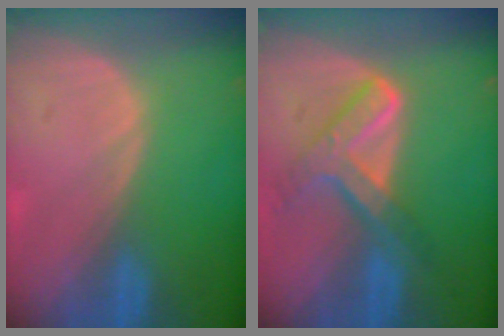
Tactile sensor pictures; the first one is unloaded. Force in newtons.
{"total": 7.6, "press": 6.3, "slide": 4.3}